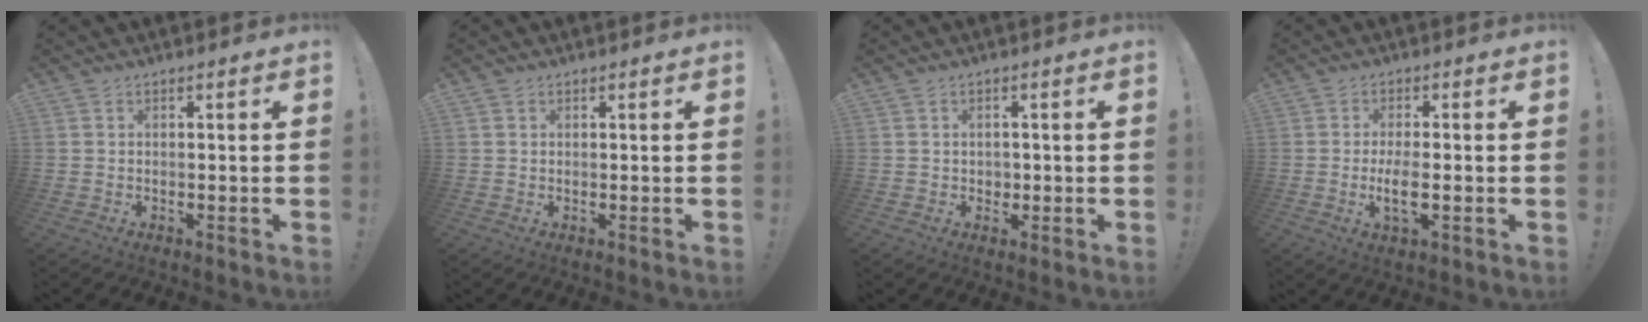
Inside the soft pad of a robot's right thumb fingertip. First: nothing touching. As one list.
[{"total": 0.6, "force": [0.4, 0.5, 0.0], "torque": [0.004, -0.002, 0.007]}, {"total": 2.0, "force": [0.1, 1.9, 0.4], "torque": [-0.004, 0.002, 0.001]}, {"total": 5.8, "force": [-1.3, 1.7, 5.4], "torque": [-0.106, -0.009, -0.023]}]